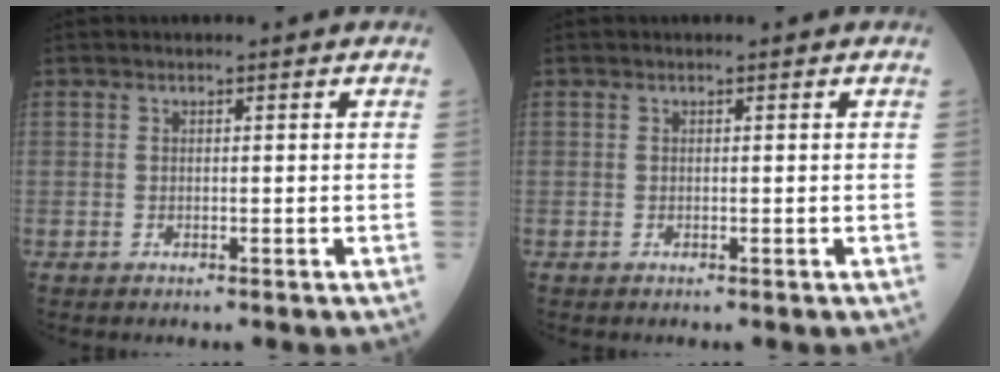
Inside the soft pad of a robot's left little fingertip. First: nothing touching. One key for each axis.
{"total": 0.0}